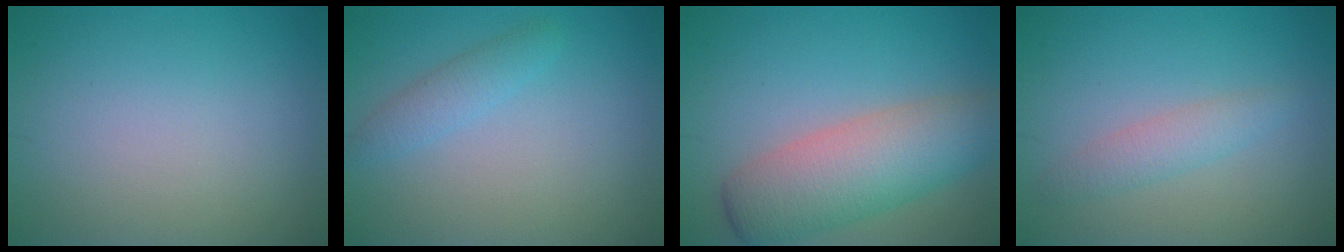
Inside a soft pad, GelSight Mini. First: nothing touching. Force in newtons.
{"total": 1.9, "press": 1.9, "slide": 0.1}
{"total": 7.2, "press": 7.2, "slide": 0.4}
{"total": 2.0, "press": 2.0, "slide": 0.0}